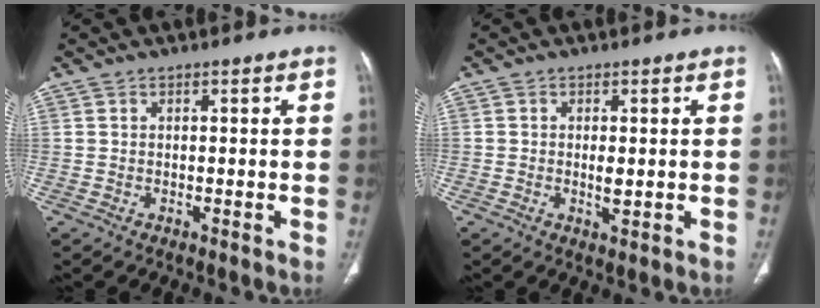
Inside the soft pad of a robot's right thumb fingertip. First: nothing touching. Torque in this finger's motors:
{"motor_torque": [3.41, 1.61, 1.52, -1.26, 0.66]}